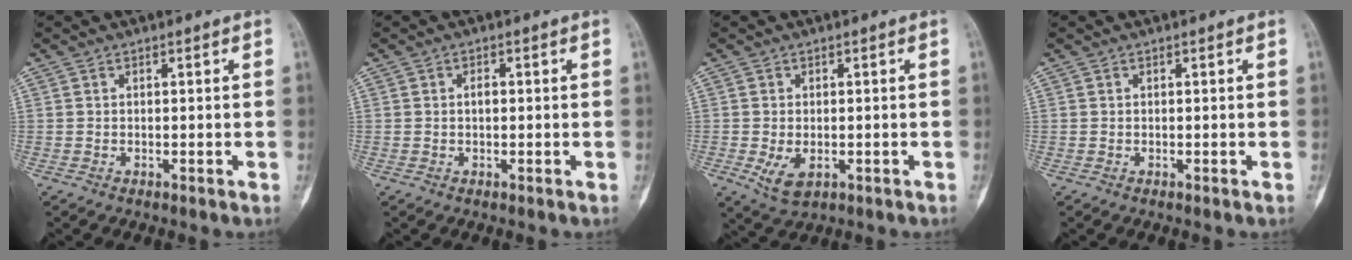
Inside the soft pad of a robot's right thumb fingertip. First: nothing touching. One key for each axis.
{"total": 1.4, "fx": 0.2, "fy": 0.8, "fz": 1.2, "tx": -0.017, "ty": 0.002, "tz": 0.002}
{"total": 4.6, "fx": -1.2, "fy": 2.8, "fz": 3.5, "tx": -0.061, "ty": -0.005, "tz": -0.011}
{"total": 0.0}